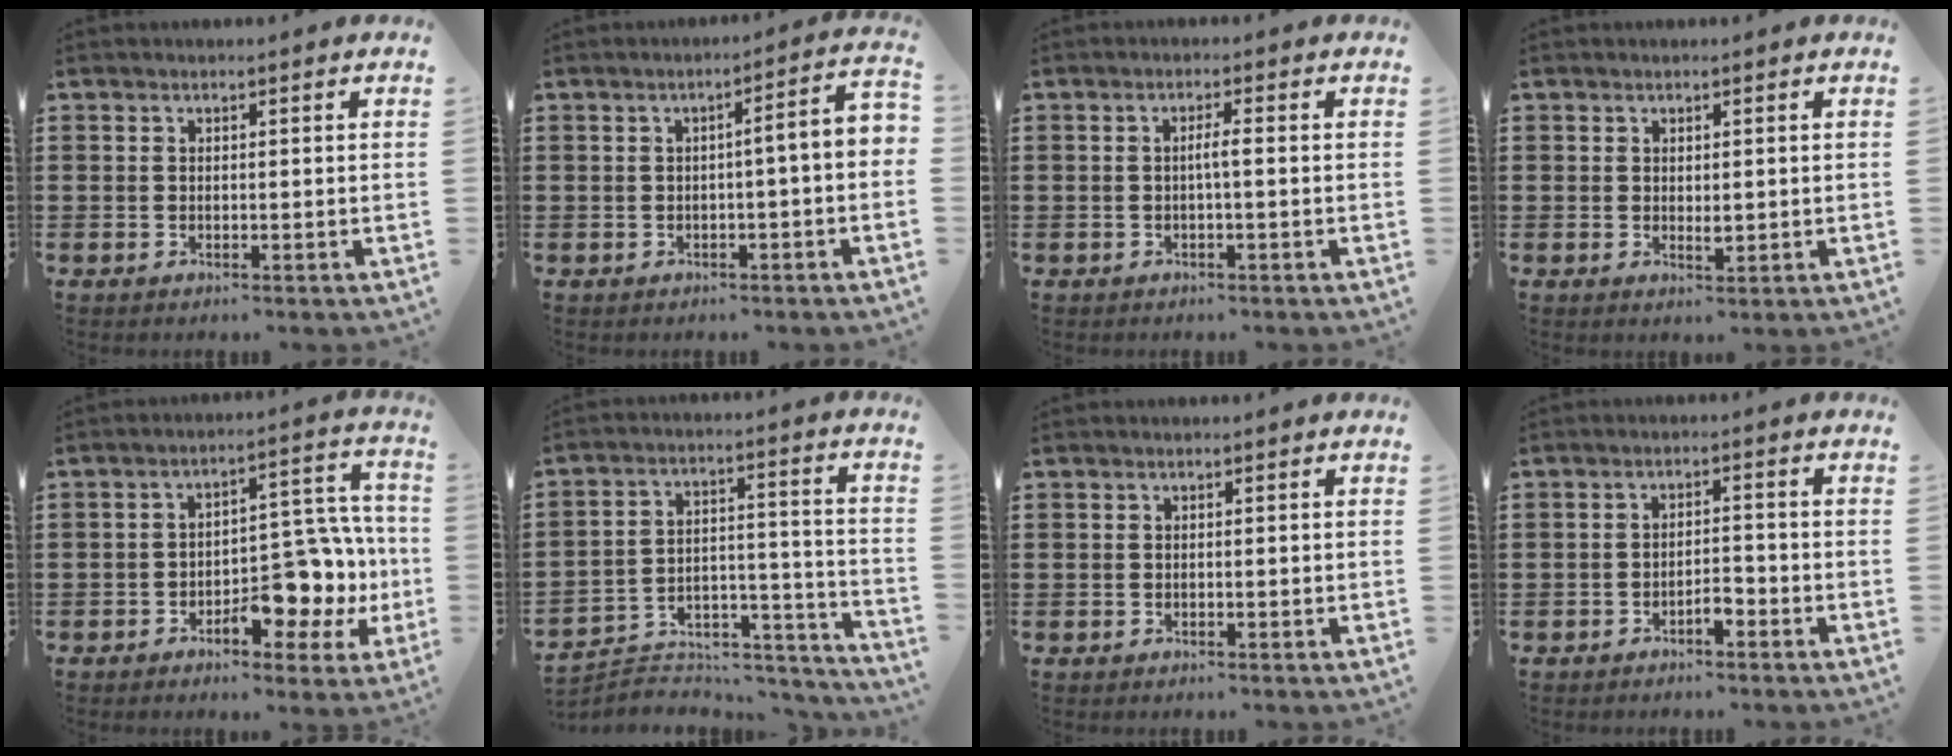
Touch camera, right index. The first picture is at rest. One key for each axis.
{"total": 3.4, "fx": -1.3, "fy": 0.2, "fz": 3.1, "tx": -0.058, "ty": -0.002, "tz": -0.027}
{"total": 1.9, "fx": -0.3, "fy": -0.1, "fz": 1.8, "tx": -0.033, "ty": -0.002, "tz": -0.008}
{"total": 1.2, "fx": 0.2, "fy": 0.5, "fz": 1.0, "tx": -0.020, "ty": 0.002, "tz": 0.004}
{"total": 8.9, "fx": -3.3, "fy": 5.0, "fz": 6.5, "tx": -0.075, "ty": 0.000, "tz": -0.056}
{"total": 4.5, "fx": -4.1, "fy": 1.7, "fz": 0.8, "tx": -0.015, "ty": 0.003, "tz": -0.084}
{"total": 0.0}
{"total": 2.4, "fx": -1.9, "fy": 0.5, "fz": 1.5, "tx": -0.029, "ty": 0.003, "tz": -0.037}